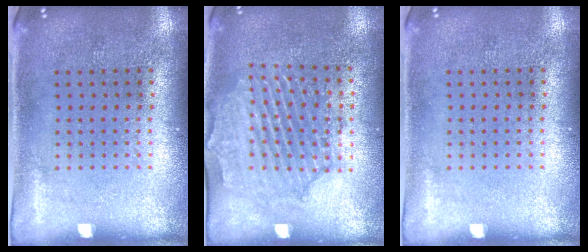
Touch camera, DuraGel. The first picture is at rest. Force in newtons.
{"total": 1.9, "press": 1.9, "slide": 0.4}
{"total": 0.0}